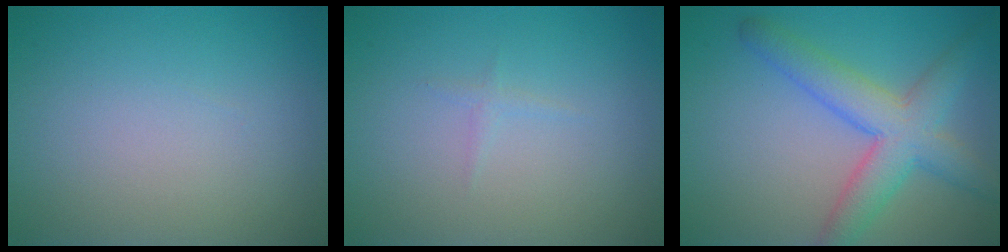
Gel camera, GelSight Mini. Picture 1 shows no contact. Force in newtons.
{"total": 1.0, "press": 0.9, "slide": 0.2}
{"total": 5.6, "press": 5.6, "slide": 0.2}